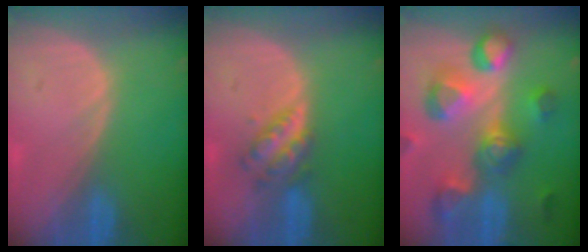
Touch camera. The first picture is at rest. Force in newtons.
{"total": 4.6, "press": 4.6, "slide": 0.5}
{"total": 11.3, "press": 10.1, "slide": 5.1}